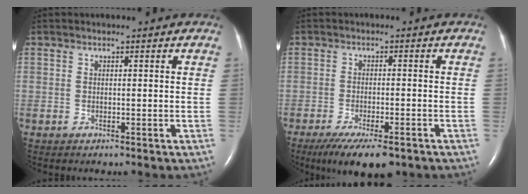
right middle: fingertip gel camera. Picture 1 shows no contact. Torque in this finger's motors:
{"motor_torque": [0.82, -0.75, 0.45, 0.05]}